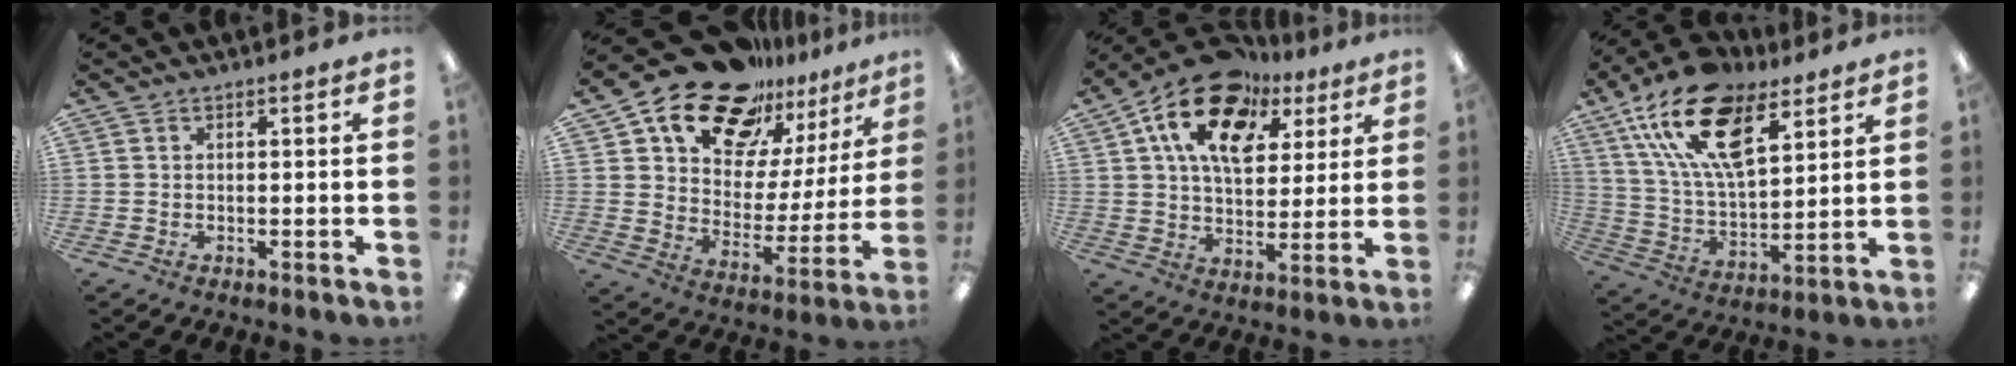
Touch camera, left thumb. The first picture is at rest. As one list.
[{"total": 19.9, "force": [15.5, 10.0, 7.4], "torque": [-0.142, -0.103, 0.276]}, {"total": 16.7, "force": [9.5, 10.0, 9.5], "torque": [-0.176, -0.033, 0.174]}, {"total": 21.3, "force": [11.9, 10.5, 14.3], "torque": [-0.272, -0.044, 0.209]}]